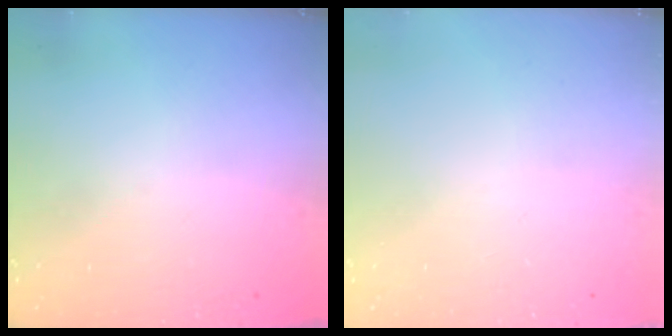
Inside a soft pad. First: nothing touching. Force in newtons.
{"total": 0.0}